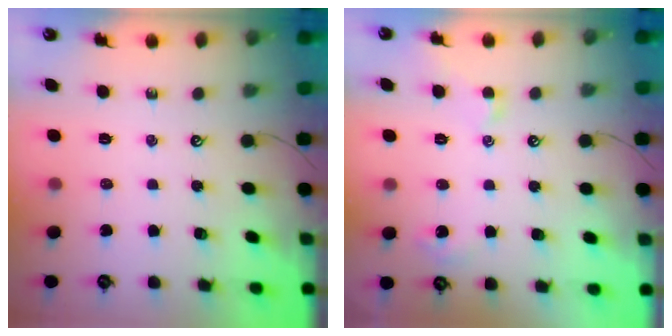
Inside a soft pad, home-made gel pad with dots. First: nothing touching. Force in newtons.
{"total": 3.8, "press": 3.7, "slide": 0.8}